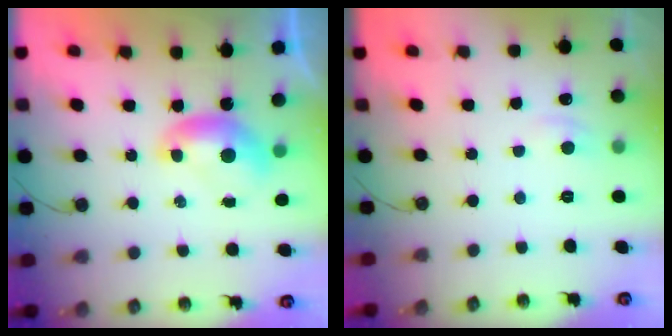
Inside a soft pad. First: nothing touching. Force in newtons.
{"total": 0.6, "press": 0.3, "slide": 0.6}